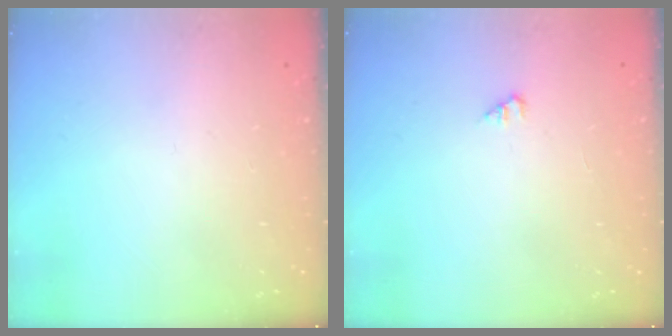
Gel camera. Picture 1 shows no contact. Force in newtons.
{"total": 1.4, "press": 1.3, "slide": 0.1}